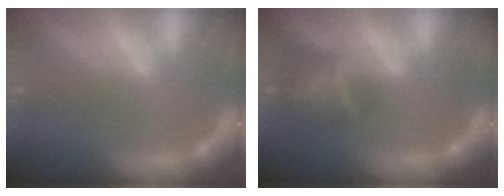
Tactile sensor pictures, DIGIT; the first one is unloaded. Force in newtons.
{"total": 4.4}